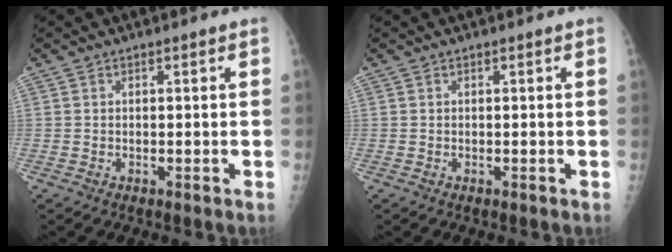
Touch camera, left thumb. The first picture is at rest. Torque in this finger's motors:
{"motor_torque": [0.00, 0.01, -0.02, -0.03, 0.00]}